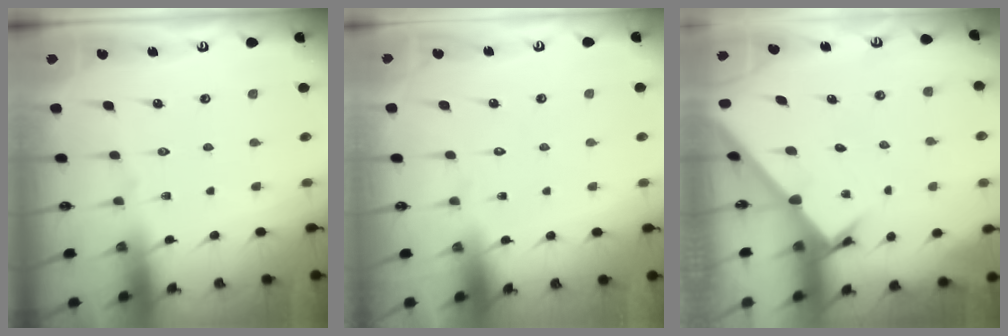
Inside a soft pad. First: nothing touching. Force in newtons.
{"total": 1.7, "press": 1.7, "slide": 0.1}
{"total": 2.0, "press": 2.0, "slide": 0.2}